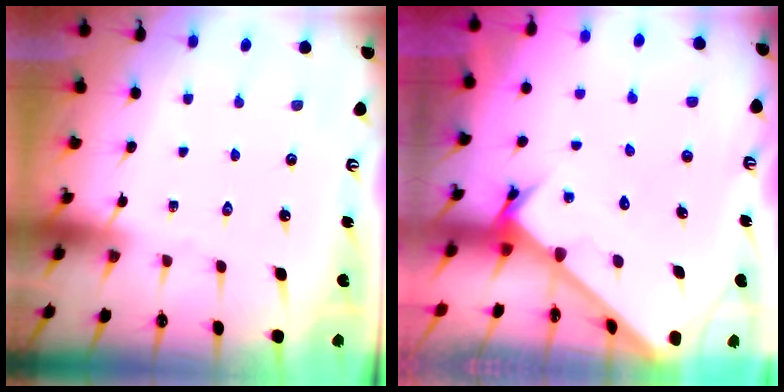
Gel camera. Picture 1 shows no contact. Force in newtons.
{"total": 2.5, "press": 2.5, "slide": 0.2}